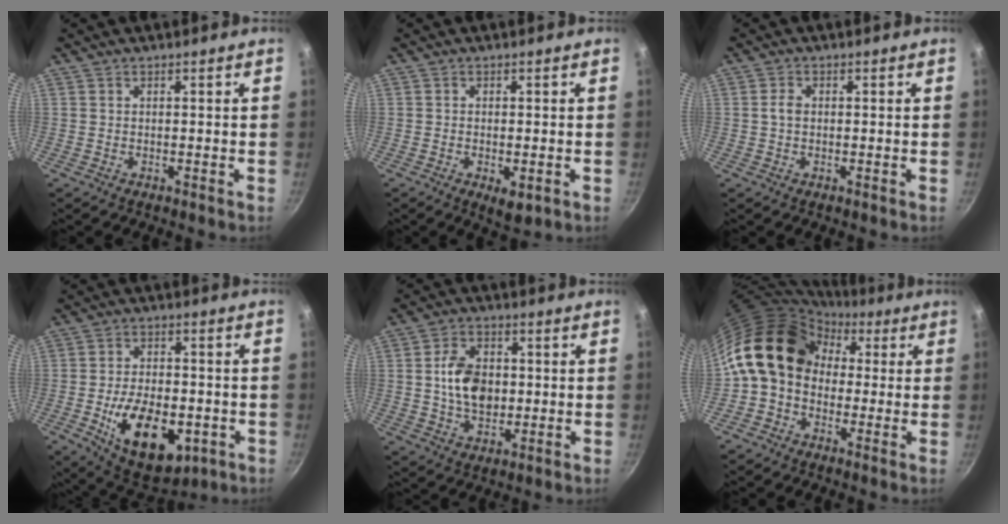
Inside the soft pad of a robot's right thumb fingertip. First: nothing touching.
{"total": 4.1, "force": [-1.3, 1.8, 3.5], "torque": [-0.050, -0.009, -0.016]}
{"total": 1.9, "force": [0.0, 1.4, 1.4], "torque": [-0.024, 0.007, -0.002]}
{"total": 17.0, "force": [-5.0, 9.6, 13.1], "torque": [-0.182, 0.008, -0.067]}
{"total": 10.1, "force": [0.3, 7.0, 7.2], "torque": [-0.106, 0.004, 0.004]}
{"total": 14.1, "force": [1.9, 11.1, 8.5], "torque": [-0.115, 0.033, 0.009]}